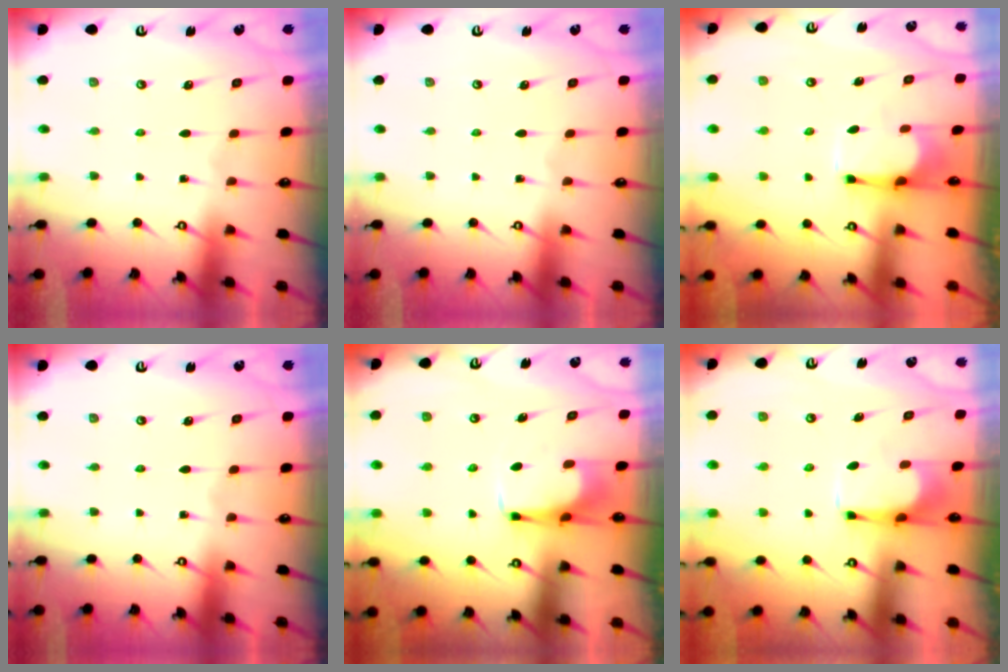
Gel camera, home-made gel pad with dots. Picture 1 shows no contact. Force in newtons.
{"total": 0.0}
{"total": 2.6, "press": 2.5, "slide": 0.8}
{"total": 0.0}
{"total": 3.0, "press": 3.0, "slide": 0.4}
{"total": 1.8, "press": 1.8, "slide": 0.1}